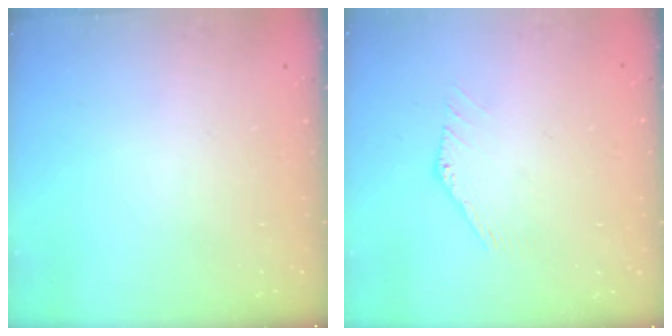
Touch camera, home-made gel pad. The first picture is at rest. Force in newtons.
{"total": 1.0, "press": 1.0, "slide": 0.1}